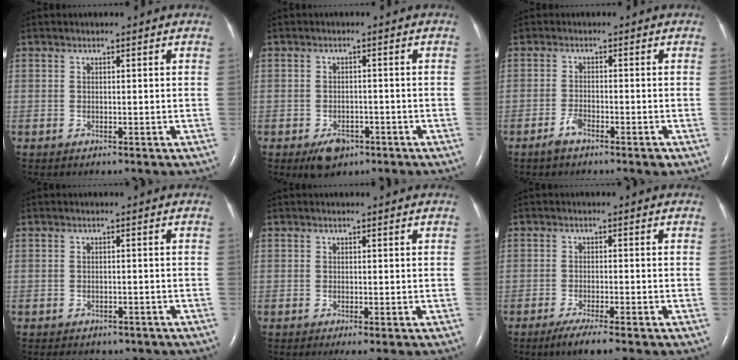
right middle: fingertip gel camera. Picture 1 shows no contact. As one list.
[{"total": 4.0, "force": [-2.5, 2.4, 2.0], "torque": [-0.036, 0.000, -0.031]}, {"total": 2.7, "force": [-1.9, 0.9, 1.7], "torque": [-0.032, 0.000, -0.034]}, {"total": 6.7, "force": [-5.4, 3.1, 2.3], "torque": [-0.034, 0.007, -0.056]}, {"total": 1.2, "force": [-0.6, 0.1, 1.0], "torque": [-0.019, -0.005, -0.009]}, {"total": 4.9, "force": [-3.4, 0.1, 3.4], "torque": [-0.062, -0.014, -0.054]}]